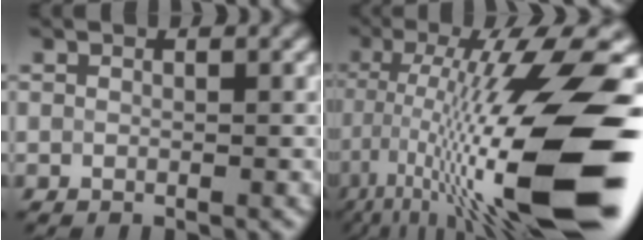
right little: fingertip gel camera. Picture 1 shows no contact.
{"total": 18.0, "force": [-4.3, 4.1, 17.0], "torque": [-0.289, 0.028, -0.073]}